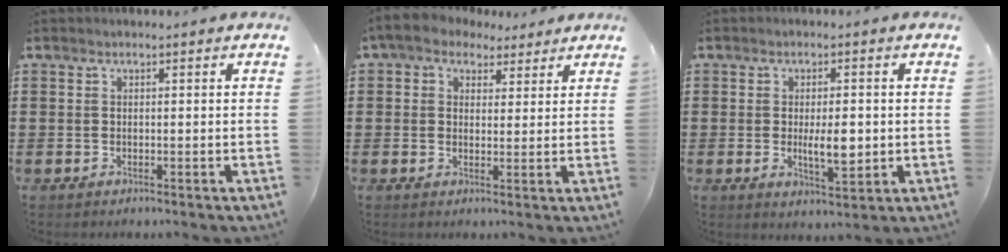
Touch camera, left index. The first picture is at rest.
{"total": 3.9, "force": [2.5, 2.6, 1.3], "torque": [-0.041, 0.005, 0.045]}
{"total": 5.5, "force": [-0.3, 2.1, 5.1], "torque": [-0.081, -0.006, -0.011]}